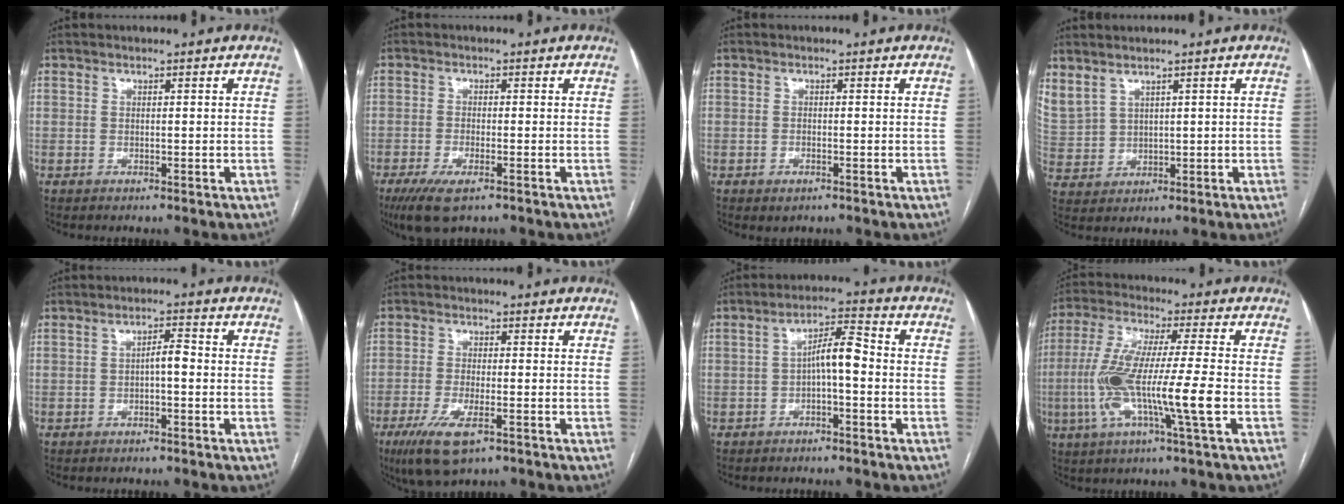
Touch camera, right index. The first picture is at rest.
{"total": 6.0, "force": [-3.6, 1.5, 4.5], "torque": [-0.086, -0.014, -0.059]}
{"total": 1.4, "force": [-0.8, 0.7, 1.0], "torque": [-0.014, -0.001, -0.005]}
{"total": 9.3, "force": [5.4, 6.2, 4.4], "torque": [-0.142, 0.013, 0.134]}
{"total": 2.6, "force": [-0.5, 0.7, 2.4], "torque": [-0.037, 0.008, -0.008]}
{"total": 8.0, "force": [-4.3, 2.2, 6.4], "torque": [-0.125, -0.019, -0.070]}
{"total": 5.1, "force": [-0.7, 1.2, 4.9], "torque": [-0.082, 0.021, -0.011]}
{"total": 14.3, "force": [-3.1, 0.1, 13.9], "torque": [-0.280, -0.009, -0.066]}